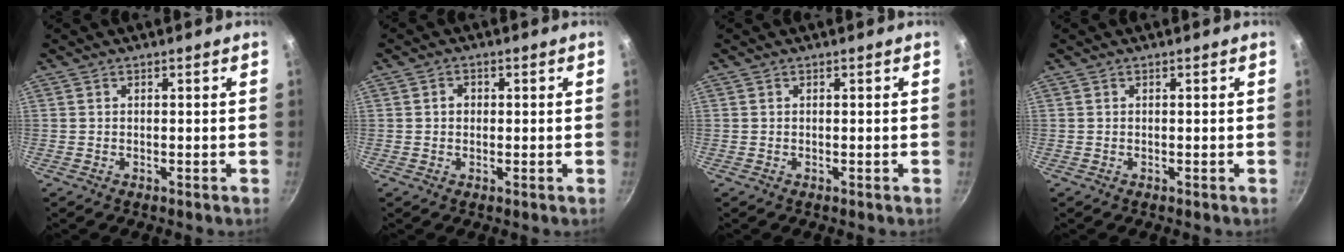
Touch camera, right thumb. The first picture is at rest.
{"total": 1.9, "force": [0.2, 1.6, 0.9], "torque": [-0.007, 0.005, 0.002]}
{"total": 0.0}
{"total": 0.0}